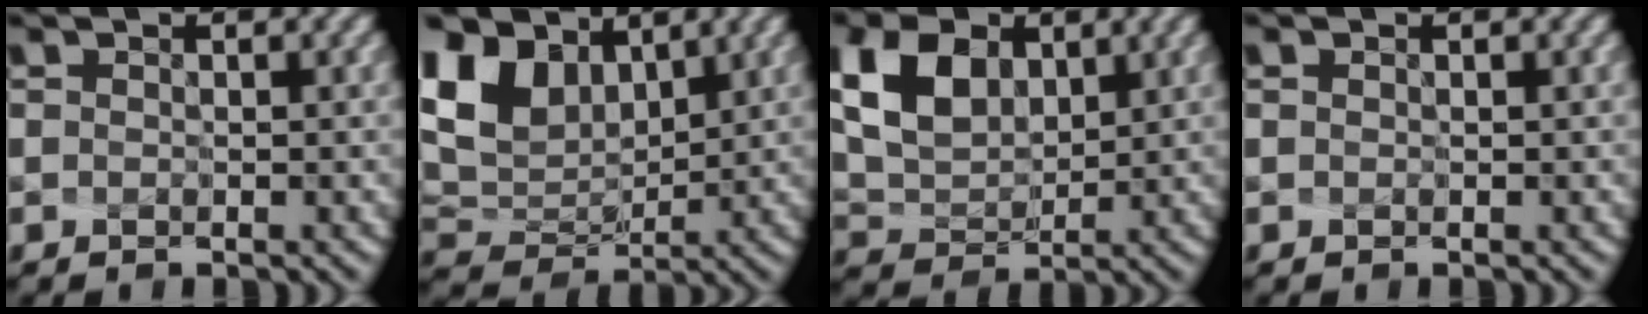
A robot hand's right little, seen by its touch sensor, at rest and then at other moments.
{"total": 7.7, "force": [3.6, 5.1, 4.5], "torque": [-0.120, 0.011, 0.071]}
{"total": 5.3, "force": [2.3, 3.6, 3.2], "torque": [-0.079, 0.000, 0.056]}
{"total": 0.0}